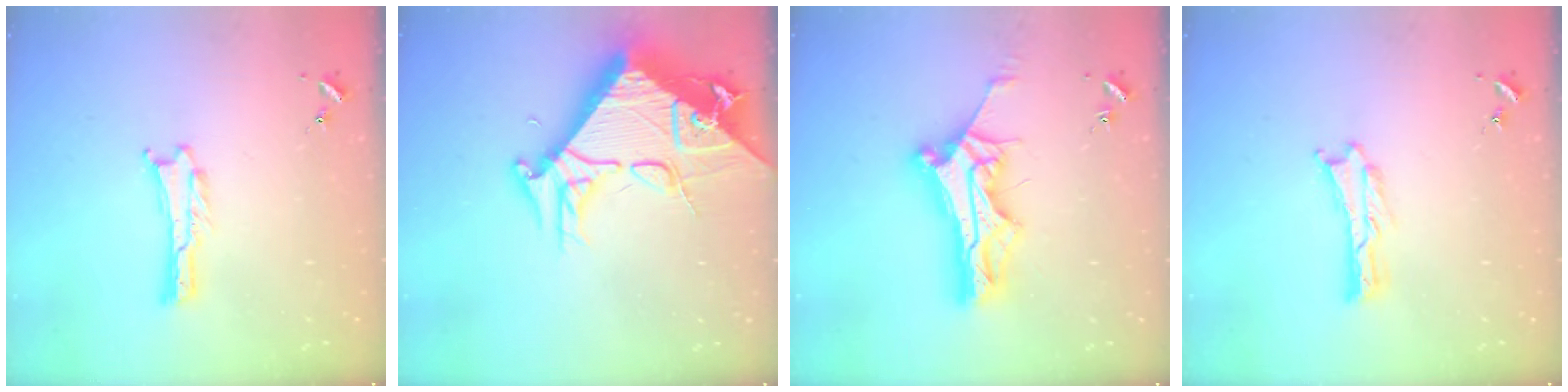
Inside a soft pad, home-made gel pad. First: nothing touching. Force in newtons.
{"total": 17.0, "press": 16.9, "slide": 1.6}
{"total": 11.0, "press": 11.0, "slide": 0.8}
{"total": 0.0}